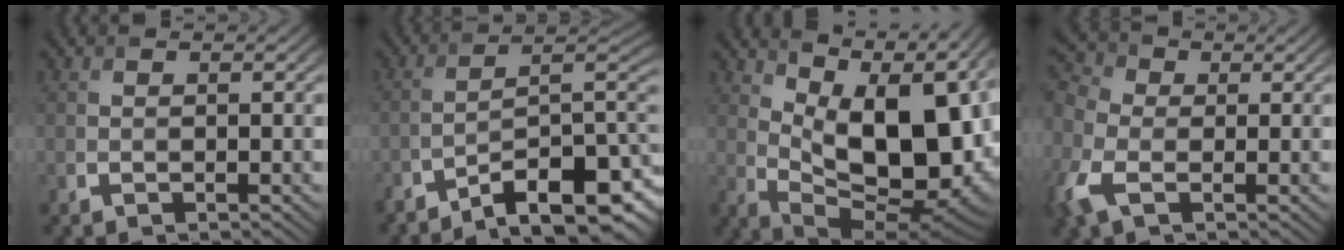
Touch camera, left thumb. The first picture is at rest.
{"total": 11.5, "force": [-7.9, 2.4, 8.0], "torque": [-0.113, 0.006, -0.128]}
{"total": 15.7, "force": [4.0, 7.1, 13.4], "torque": [-0.199, 0.011, 0.077]}
{"total": 8.0, "force": [-1.8, 5.4, 5.7], "torque": [-0.178, 0.002, -0.055]}